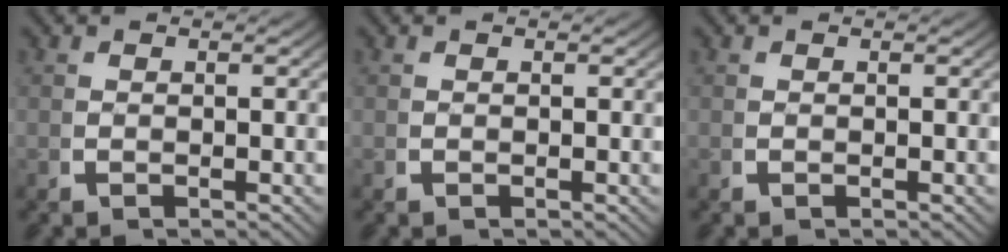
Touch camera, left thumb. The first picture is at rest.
{"total": 0.0}
{"total": 0.0}